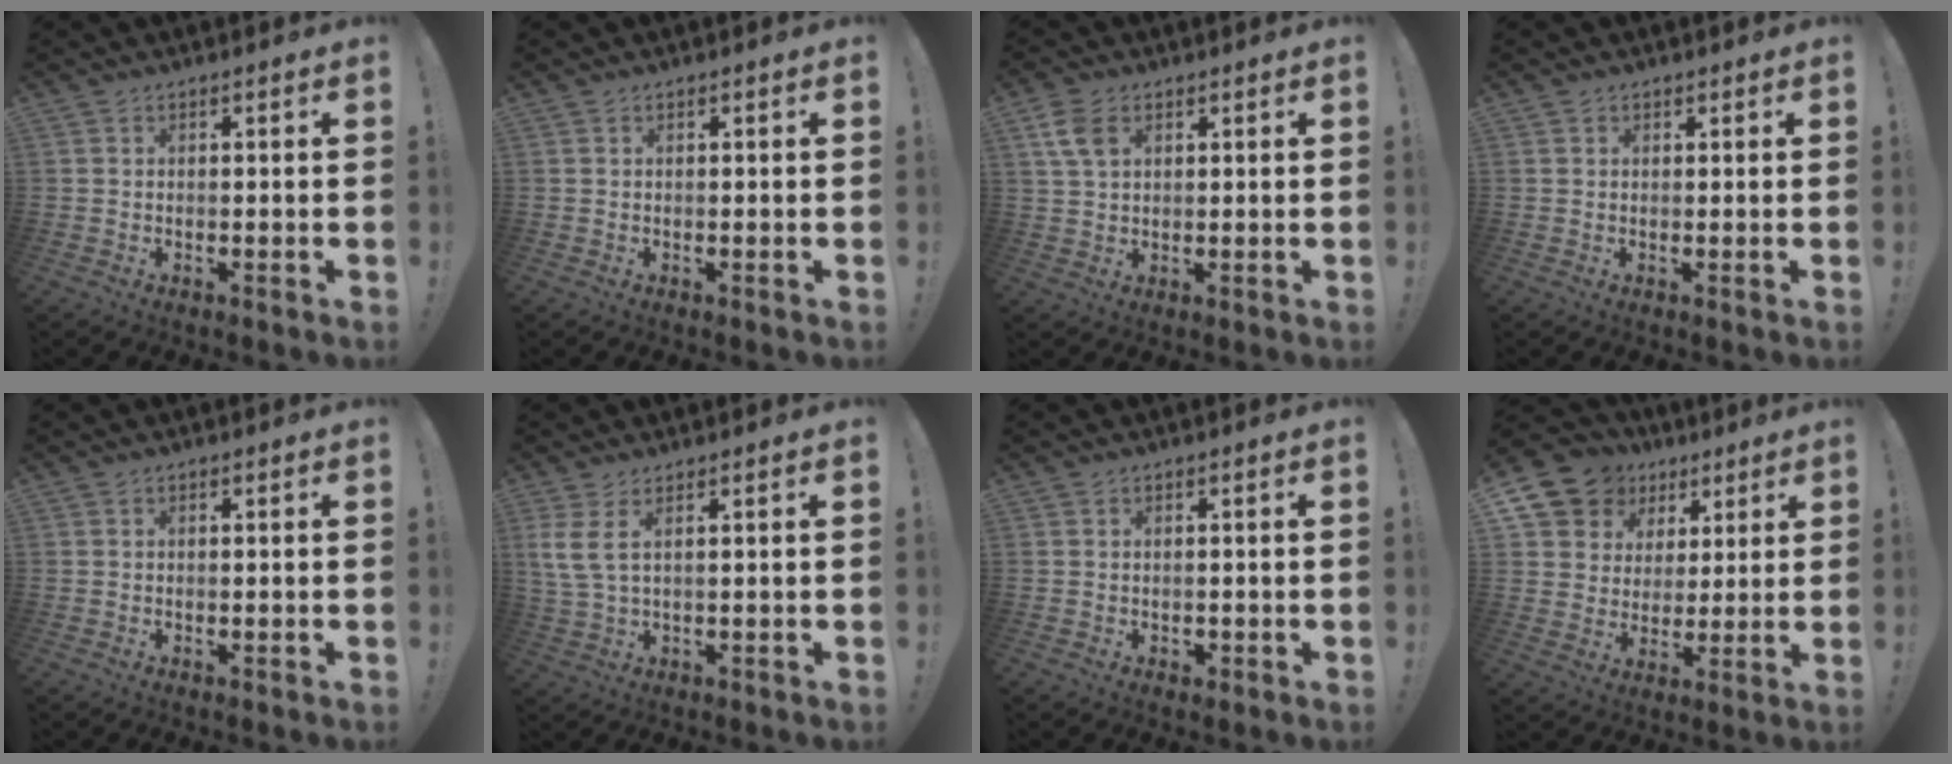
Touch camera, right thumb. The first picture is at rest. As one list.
[{"total": 0.0}, {"total": 6.5, "force": [2.9, 4.1, 4.2], "torque": [-0.077, -0.005, 0.056]}, {"total": 0.7, "force": [0.6, 0.4, 0.0], "torque": [0.003, -0.002, 0.011]}, {"total": 0.0}, {"total": 5.0, "force": [2.3, 1.1, 4.3], "torque": [-0.090, -0.012, 0.043]}, {"total": 1.1, "force": [-0.2, 1.0, 0.2], "torque": [-0.007, 0.004, -0.003]}, {"total": 11.9, "force": [6.4, 9.5, 3.2], "torque": [-0.050, -0.047, 0.134]}]